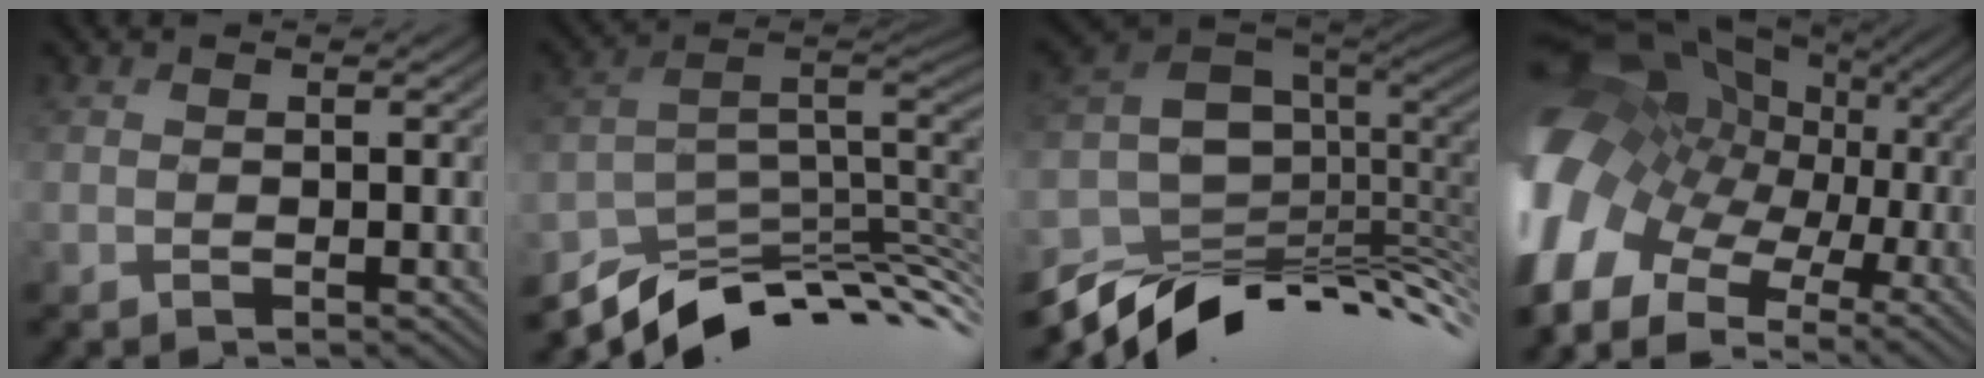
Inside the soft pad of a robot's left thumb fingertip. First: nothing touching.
{"total": 11.0, "force": [-6.0, 4.8, 7.9], "torque": [-0.157, -0.012, -0.101]}
{"total": 14.1, "force": [-5.0, 8.0, 10.5], "torque": [-0.236, -0.025, -0.084]}
{"total": 17.7, "force": [-2.8, 13.3, 11.3], "torque": [-0.281, -0.006, -0.034]}